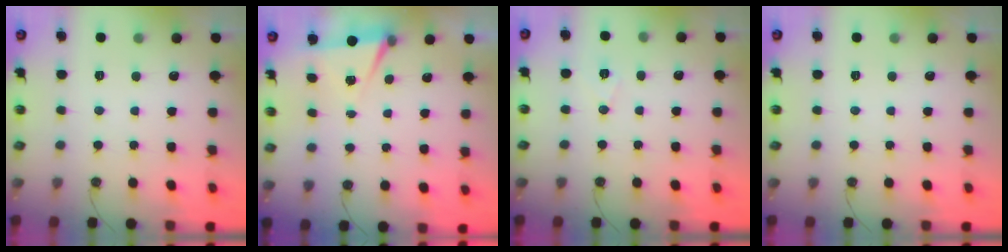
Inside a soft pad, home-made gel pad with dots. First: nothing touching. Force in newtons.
{"total": 4.8, "press": 1.9, "slide": 4.4}
{"total": 5.5, "press": 3.3, "slide": 4.4}
{"total": 0.0}